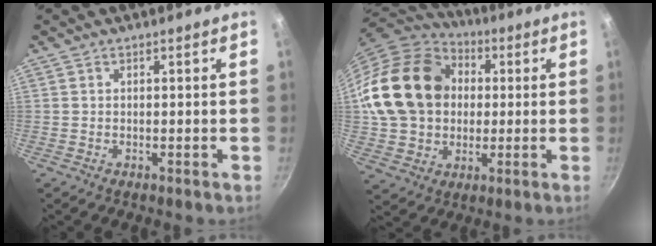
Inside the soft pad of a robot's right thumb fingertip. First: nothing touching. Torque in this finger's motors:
{"motor_torque": [2.50, 2.51, 1.09, -0.24, 0.26]}